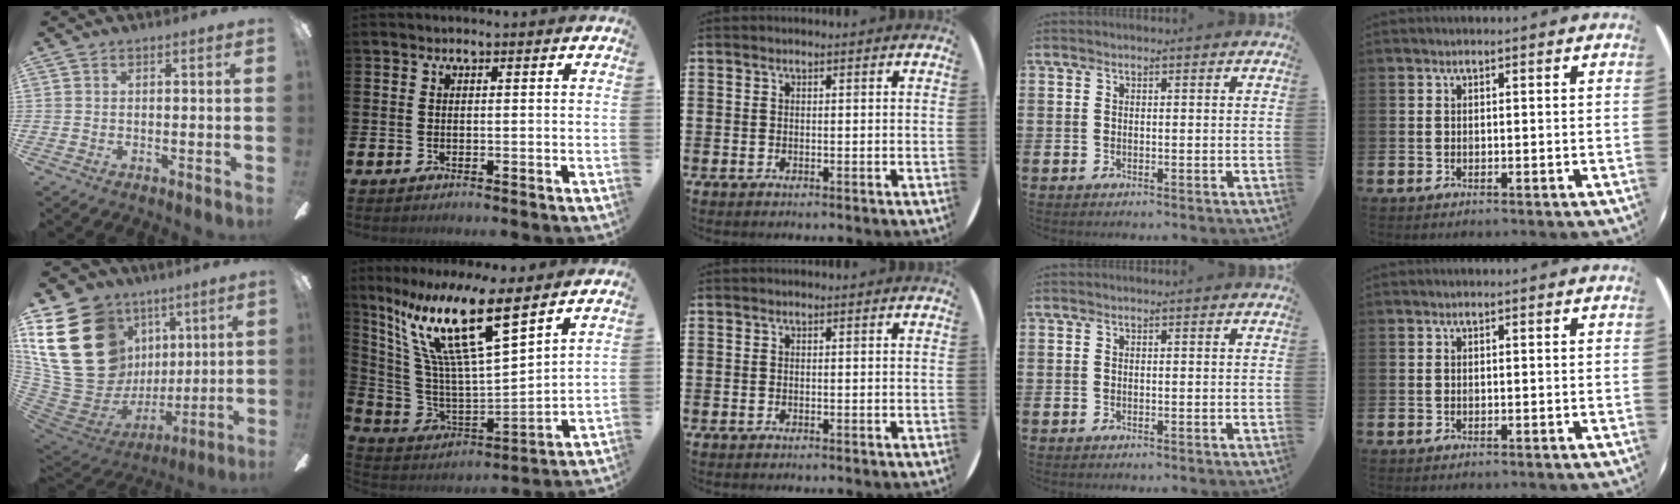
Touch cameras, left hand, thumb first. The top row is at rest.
{"thumb": {"total": 29.3, "force": [9.1, 22.4, 16.6], "torque": [-0.353, -0.065, 0.216]}, "index": {"total": 14.6, "force": [8.9, 2.8, 11.2], "torque": [-0.265, -0.058, 0.143]}}